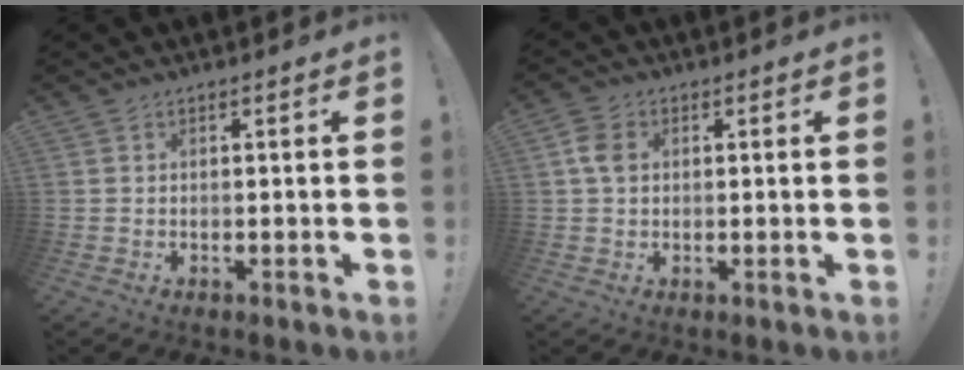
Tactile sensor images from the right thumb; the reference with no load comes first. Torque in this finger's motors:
{"motor_torque": [-0.01, 0.04, -0.27, 0.21, 0.05]}